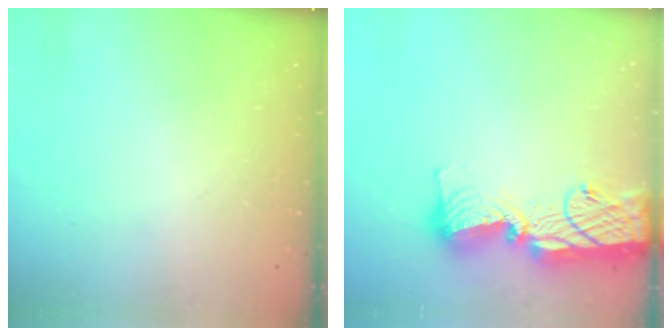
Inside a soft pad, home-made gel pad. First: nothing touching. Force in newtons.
{"total": 17.5, "press": 17.4, "slide": 1.3}